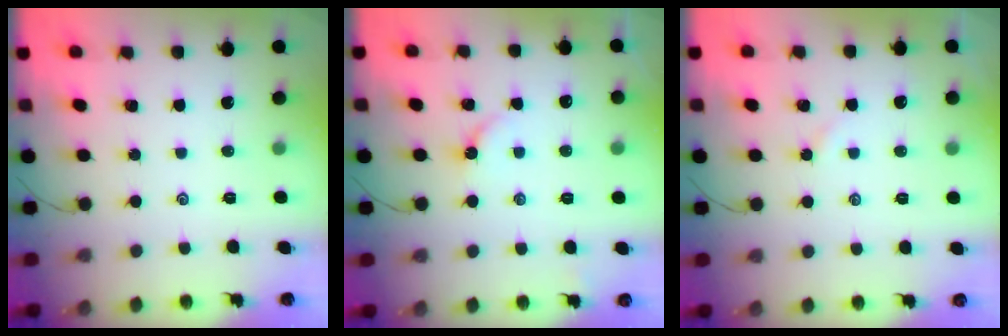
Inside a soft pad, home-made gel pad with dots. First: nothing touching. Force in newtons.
{"total": 3.3, "press": 3.3, "slide": 0.6}
{"total": 2.2, "press": 2.2, "slide": 0.3}